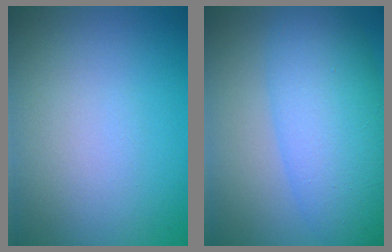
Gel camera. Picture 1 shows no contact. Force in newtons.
{"total": 8.1, "press": 8.1, "slide": 0.0}